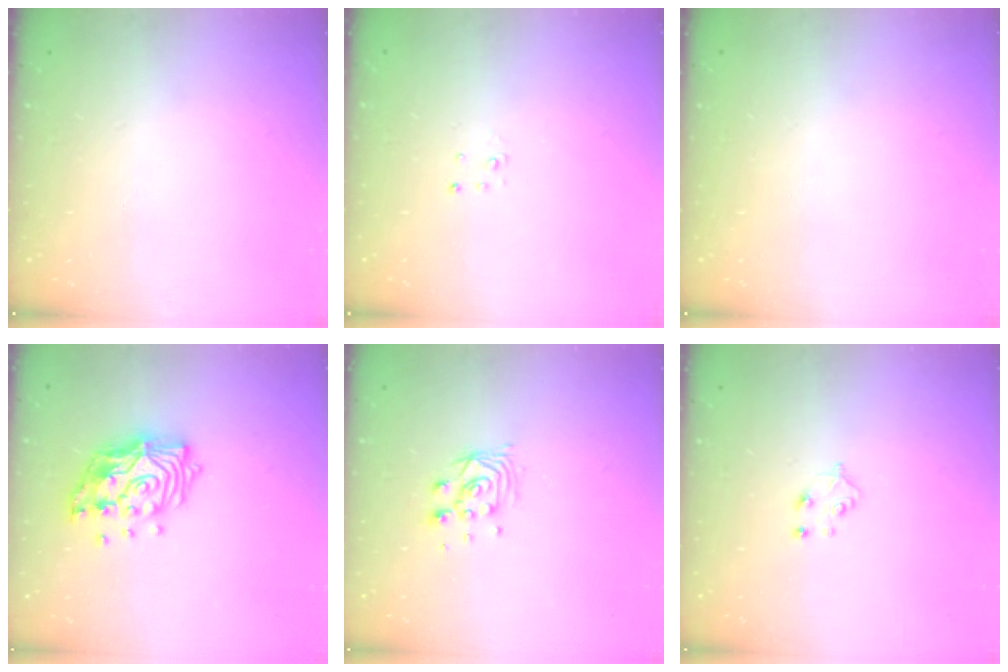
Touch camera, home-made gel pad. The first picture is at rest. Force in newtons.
{"total": 2.0, "press": 2.0, "slide": 0.2}
{"total": 0.0}
{"total": 15.4, "press": 15.3, "slide": 2.1}
{"total": 7.0, "press": 7.0, "slide": 0.4}
{"total": 4.9, "press": 4.9, "slide": 0.5}